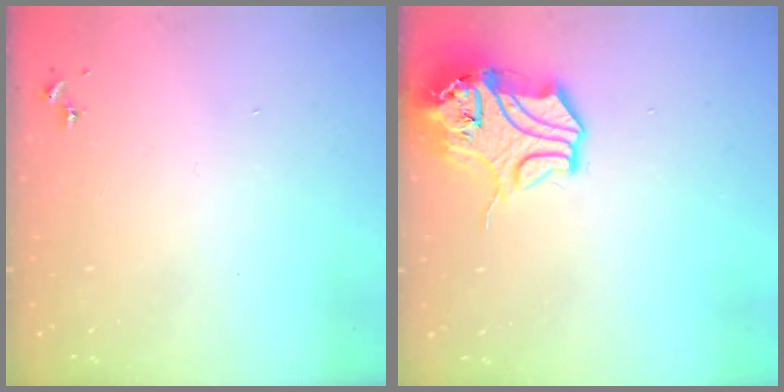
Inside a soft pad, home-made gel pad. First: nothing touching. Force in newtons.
{"total": 13.5, "press": 13.4, "slide": 1.8}